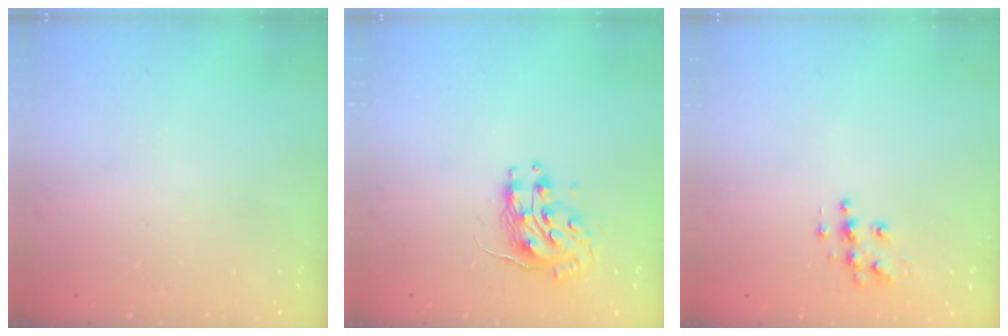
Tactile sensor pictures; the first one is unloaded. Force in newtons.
{"total": 9.7, "press": 9.7, "slide": 0.8}
{"total": 6.1, "press": 6.1, "slide": 0.3}